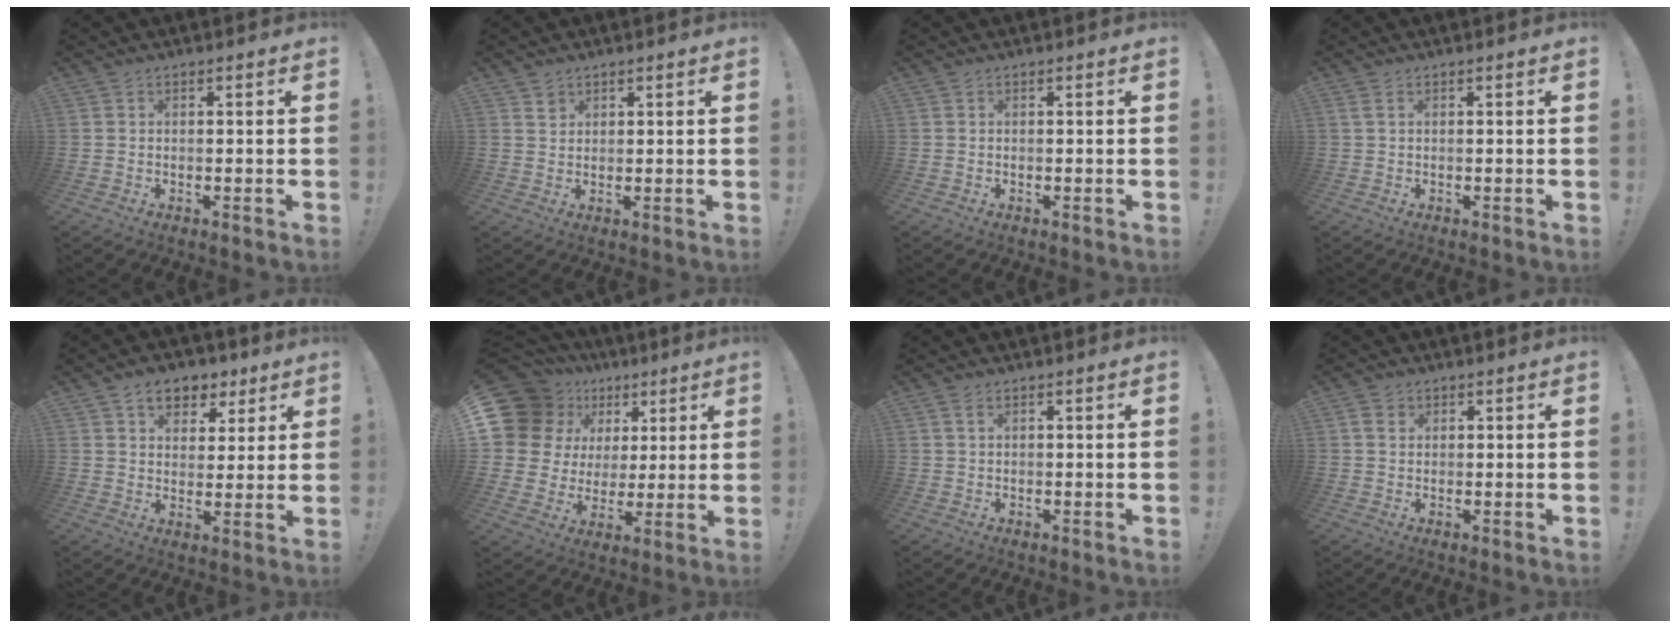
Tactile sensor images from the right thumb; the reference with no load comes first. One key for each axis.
{"total": 2.0, "fx": 1.6, "fy": 1.0, "fz": 0.5, "tx": 0.003, "ty": -0.012, "tz": 0.027}
{"total": 0.0}
{"total": 1.2, "fx": 0.6, "fy": 0.2, "fz": 1.1, "tx": -0.026, "ty": 0.002, "tz": 0.011}
{"total": 8.7, "fx": 5.0, "fy": 6.1, "fz": 3.6, "tx": -0.043, "ty": -0.025, "tz": 0.093}
{"total": 15.1, "fx": 6.3, "fy": 12.4, "fz": 5.9, "tx": -0.106, "ty": -0.034, "tz": 0.142}
{"total": 1.8, "fx": 0.8, "fy": 0.8, "fz": 1.4, "tx": -0.026, "ty": 0.002, "tz": 0.014}
{"total": 2.9, "fx": 1.2, "fy": 2.1, "fz": 1.5, "tx": -0.026, "ty": 0.002, "tz": 0.024}